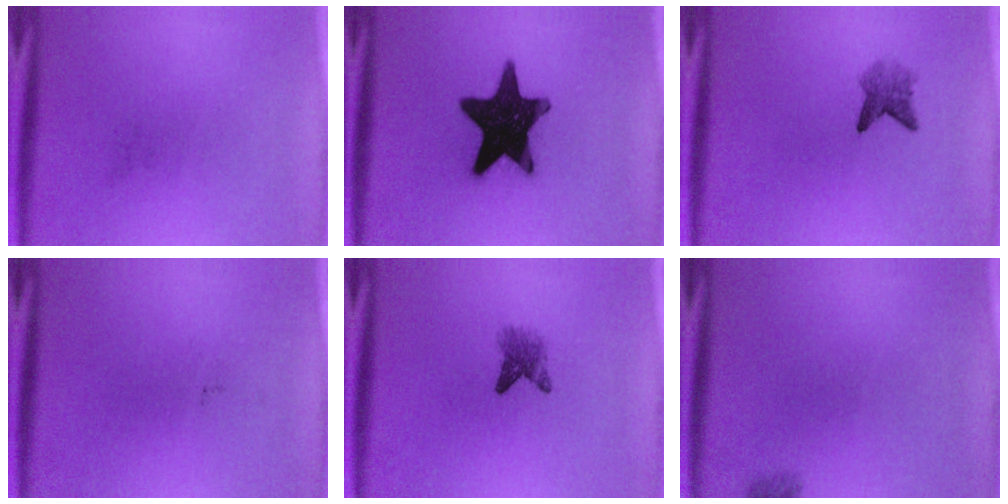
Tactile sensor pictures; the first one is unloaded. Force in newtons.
{"total": 17.4}
{"total": 2.6}
{"total": 0.0}
{"total": 2.7}
{"total": 1.6}